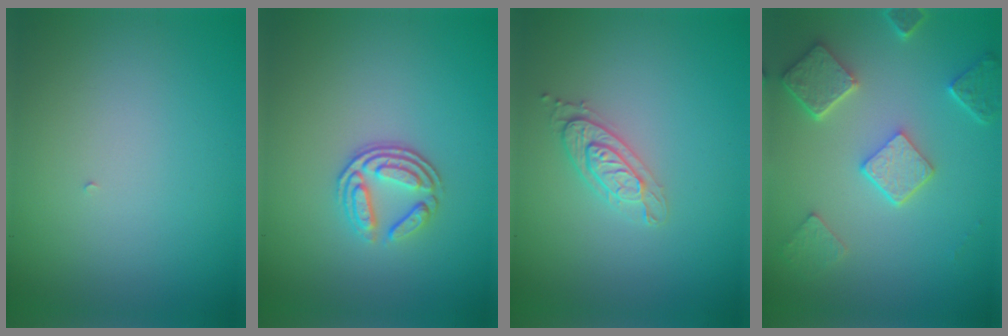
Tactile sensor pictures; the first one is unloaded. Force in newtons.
{"total": 3.4, "press": 2.5, "slide": 2.3}
{"total": 2.1, "press": 2.1, "slide": 0.3}
{"total": 5.0, "press": 4.0, "slide": 3.1}